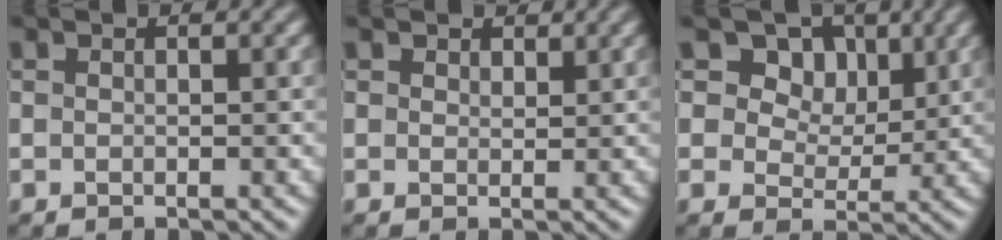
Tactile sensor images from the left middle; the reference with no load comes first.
{"total": 1.2, "force": [1.0, 0.5, -0.3], "torque": [0.003, -0.003, 0.013]}
{"total": 8.8, "force": [4.5, 6.5, 3.8], "torque": [-0.072, 0.005, 0.063]}